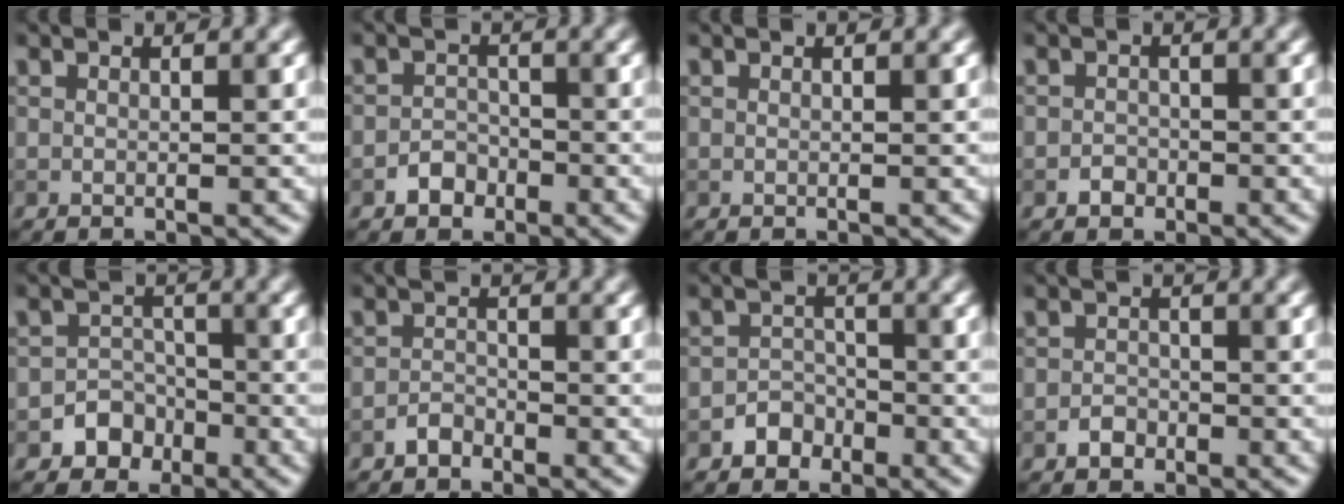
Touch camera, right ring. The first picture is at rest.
{"total": 1.9, "force": [-1.1, 1.5, 0.6], "torque": [0.000, 0.005, -0.022]}
{"total": 0.0}
{"total": 1.2, "force": [-0.7, 0.9, 0.3], "torque": [0.002, 0.001, -0.014]}
{"total": 3.5, "force": [-1.9, 2.9, 0.5], "torque": [0.031, 0.008, -0.042]}
{"total": 1.4, "force": [-1.1, 0.8, 0.4], "torque": [-0.003, 0.005, -0.021]}
{"total": 2.1, "force": [-1.3, 1.6, 0.4], "torque": [0.008, 0.007, -0.023]}
{"total": 1.5, "force": [-0.9, 1.0, 0.5], "torque": [-0.003, 0.003, -0.018]}